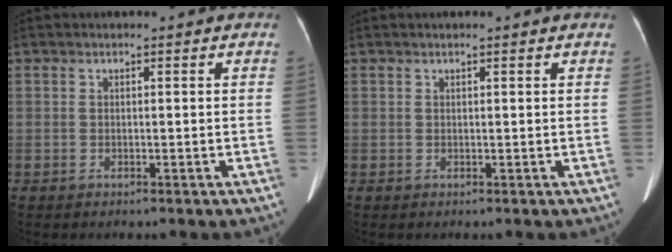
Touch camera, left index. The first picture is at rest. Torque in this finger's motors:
{"motor_torque": [-0.02, -0.04, 0.03, 0.01]}